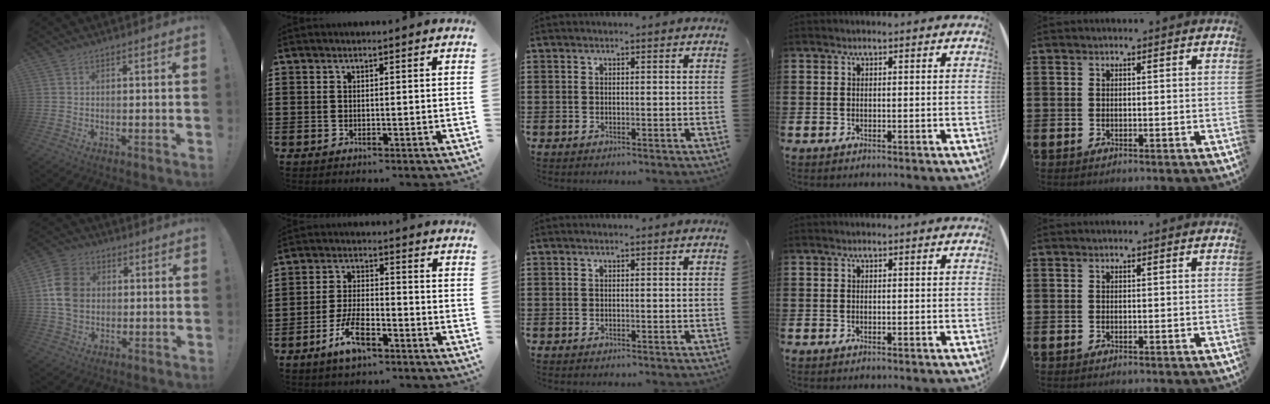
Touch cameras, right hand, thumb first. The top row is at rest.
{"thumb": {"total": 11.8, "force": [1.0, 9.6, 6.7], "torque": [-0.117, 0.011, 0.023]}, "index": {"total": 6.4, "force": [-3.7, 2.4, 4.7], "torque": [-0.110, 0.000, -0.073]}}